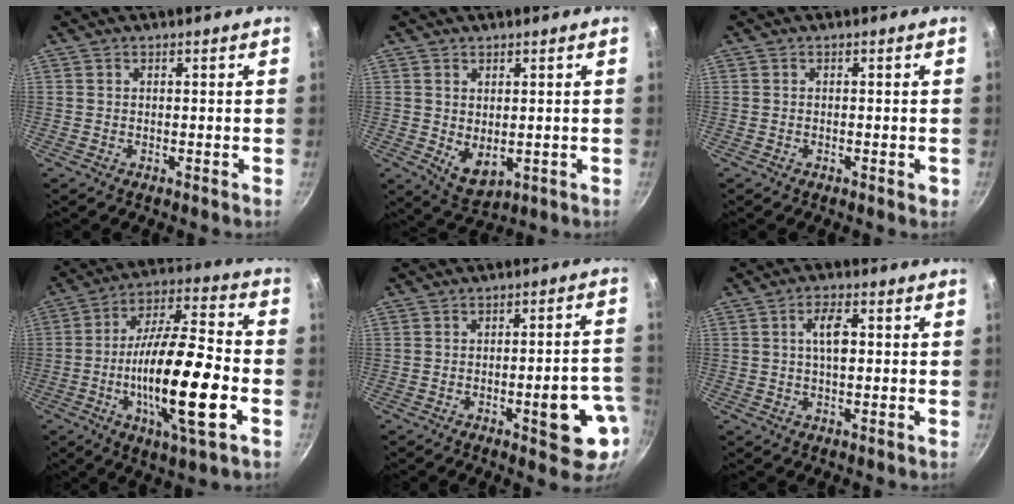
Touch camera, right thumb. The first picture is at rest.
{"total": 5.4, "force": [0.3, 3.4, 4.2], "torque": [-0.060, -0.022, 0.020]}
{"total": 1.2, "force": [-0.5, 0.5, 1.0], "torque": [-0.014, 0.002, -0.009]}
{"total": 22.1, "force": [-5.6, 6.1, 20.5], "torque": [-0.347, 0.032, -0.101]}
{"total": 11.8, "force": [-3.8, 3.8, 10.5], "torque": [-0.106, 0.028, -0.046]}
{"total": 5.1, "force": [0.6, 2.2, 4.5], "torque": [-0.079, 0.009, 0.006]}